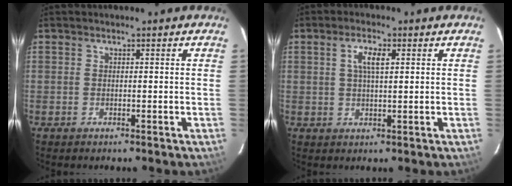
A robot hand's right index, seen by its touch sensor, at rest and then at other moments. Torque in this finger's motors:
{"motor_torque": [0.06, -0.01, 0.19, 0.07]}